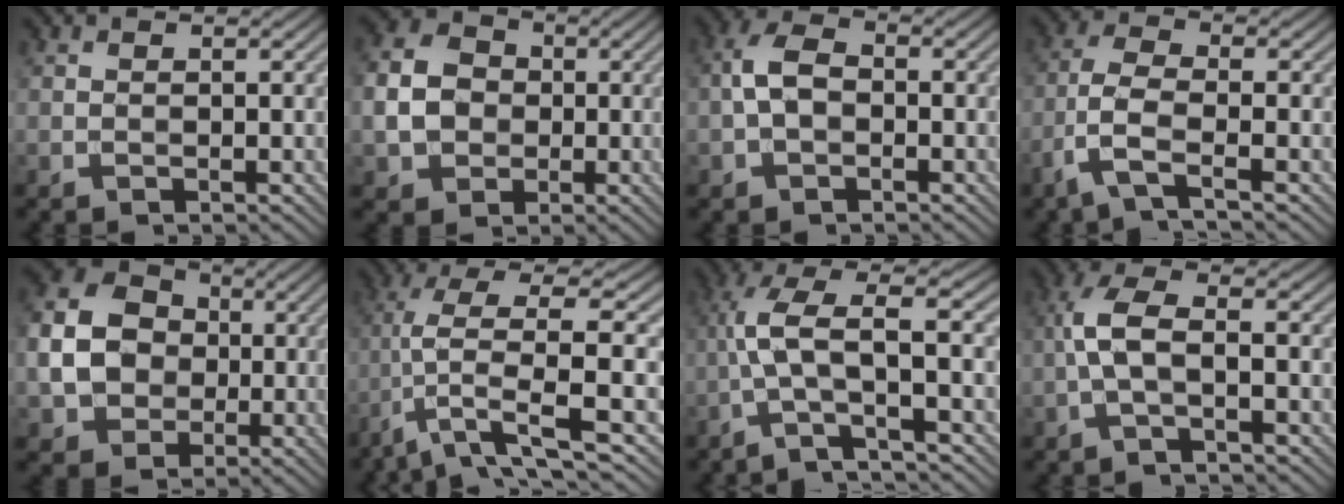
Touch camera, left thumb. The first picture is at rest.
{"total": 6.7, "force": [-0.7, 5.7, 3.4], "torque": [-0.086, 0.000, -0.021]}
{"total": 4.4, "force": [-0.8, 2.7, 3.3], "torque": [-0.075, 0.010, -0.023]}
{"total": 5.2, "force": [-2.7, 1.4, 4.3], "torque": [-0.100, -0.001, -0.072]}
{"total": 9.6, "force": [-0.8, 8.1, 5.2], "torque": [-0.131, 0.000, -0.023]}
{"total": 8.9, "force": [-1.9, 2.1, 8.5], "torque": [-0.154, 0.015, -0.043]}
{"total": 7.7, "force": [-1.7, 1.6, 7.3], "torque": [-0.136, 0.027, -0.053]}
{"total": 5.0, "force": [-1.0, 1.4, 4.7], "torque": [-0.109, 0.014, -0.029]}